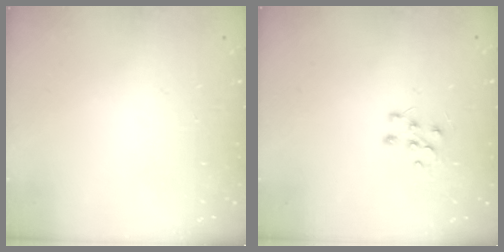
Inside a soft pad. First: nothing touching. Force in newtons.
{"total": 6.3, "press": 6.3, "slide": 0.5}